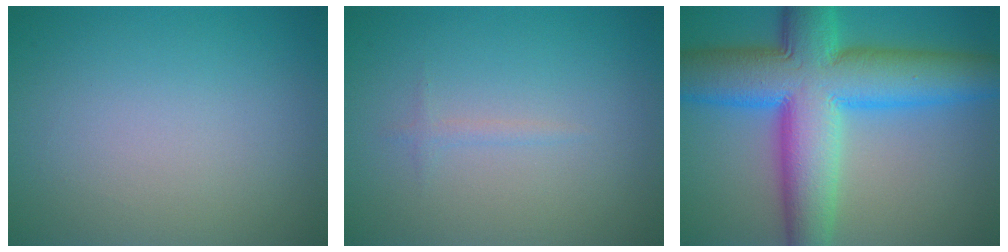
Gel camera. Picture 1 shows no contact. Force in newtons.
{"total": 0.7, "press": 0.7, "slide": 0.0}
{"total": 13.6, "press": 13.6, "slide": 0.2}